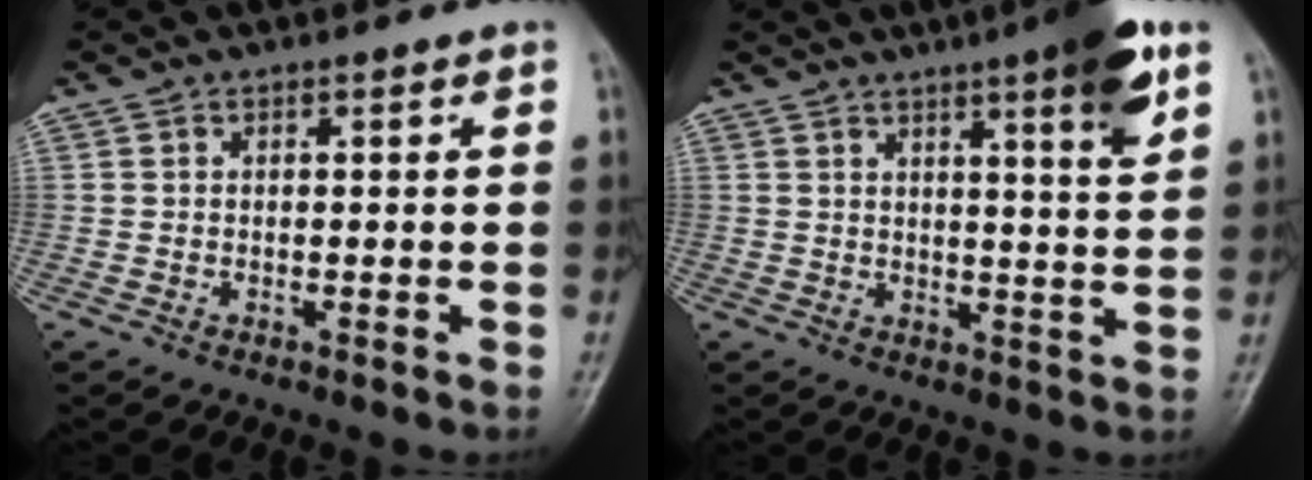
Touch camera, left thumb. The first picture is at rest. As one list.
[{"total": 10.1, "force": [5.5, 1.3, 8.3], "torque": [-0.108, -0.024, 0.071]}]